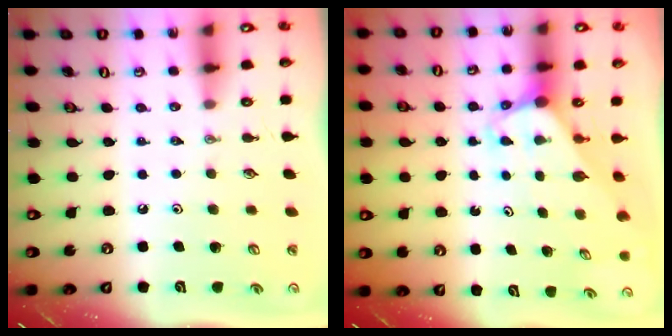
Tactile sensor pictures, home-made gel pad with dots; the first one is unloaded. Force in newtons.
{"total": 3.3, "press": 3.3, "slide": 0.1}